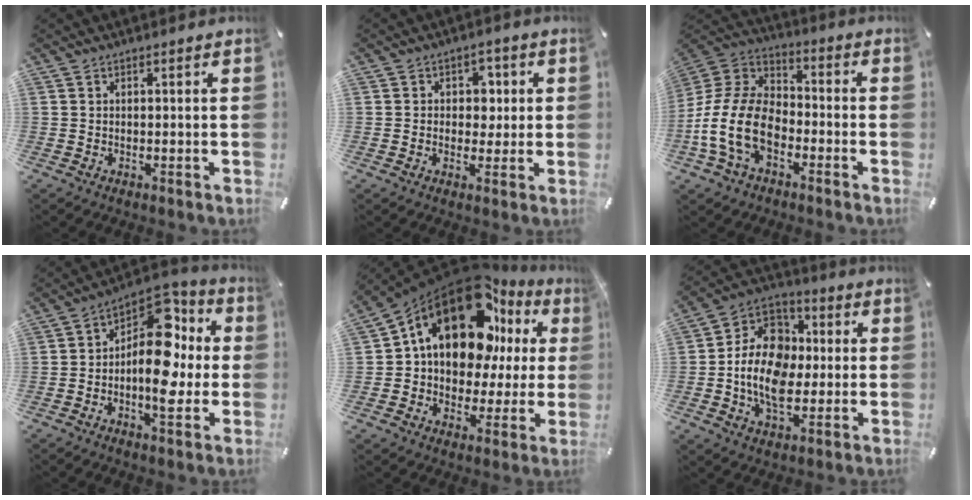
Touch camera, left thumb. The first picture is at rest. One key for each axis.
{"total": 5.8, "fx": 0.3, "fy": 4.8, "fz": 3.3, "tx": -0.040, "ty": 0.003, "tz": -0.003}
{"total": 15.5, "fx": -6.4, "fy": 9.9, "fz": 10.0, "tx": -0.230, "ty": 0.025, "tz": -0.121}
{"total": 15.5, "fx": -0.5, "fy": 9.6, "fz": 12.1, "tx": -0.162, "ty": -0.009, "tz": -0.011}
{"total": 20.0, "fx": 9.3, "fy": 12.6, "fz": 12.3, "tx": -0.214, "ty": -0.065, "tz": 0.157}
{"total": 15.1, "fx": -2.3, "fy": 11.8, "fz": 9.2, "tx": -0.203, "ty": 0.015, "tz": -0.043}